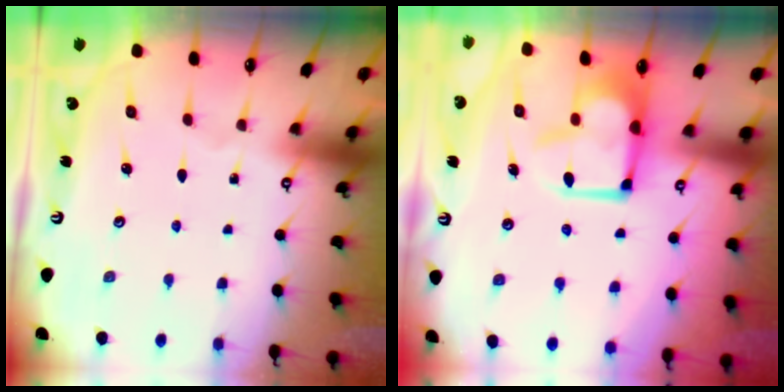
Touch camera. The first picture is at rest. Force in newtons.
{"total": 2.1, "press": 2.0, "slide": 0.8}